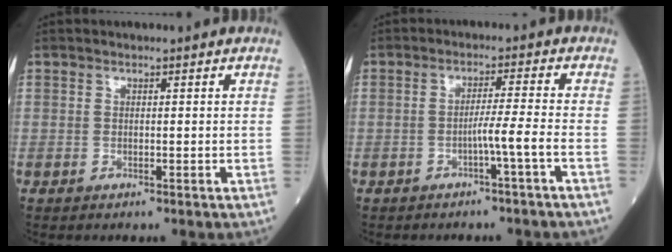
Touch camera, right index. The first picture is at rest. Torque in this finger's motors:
{"motor_torque": [0.53, -0.23, 0.23, 0.07]}